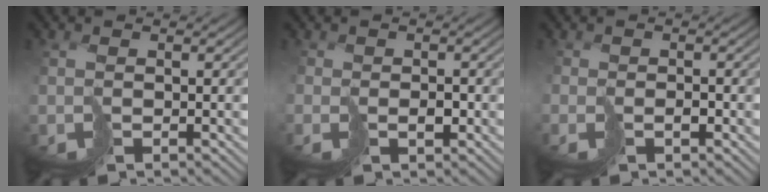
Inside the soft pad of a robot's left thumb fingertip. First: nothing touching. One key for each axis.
{"total": 0.7, "fx": -0.3, "fy": 0.6, "fz": -0.2, "tx": 0.016, "ty": 0.001, "tz": -0.002}
{"total": 0.7, "fx": -0.6, "fy": 0.3, "fz": -0.4, "tx": 0.020, "ty": 0.002, "tz": -0.009}